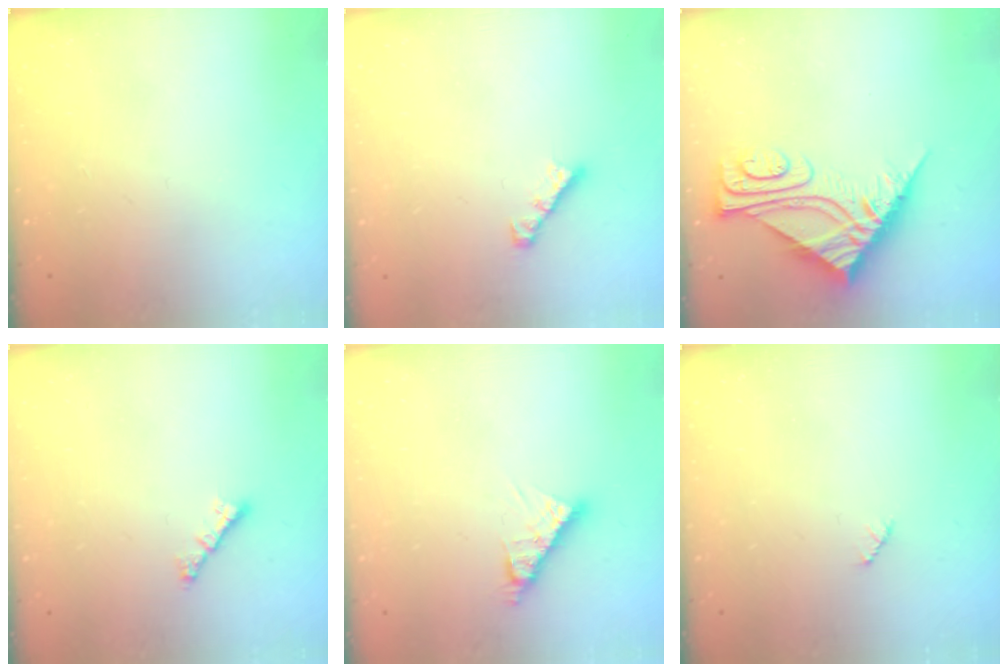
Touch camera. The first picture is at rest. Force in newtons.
{"total": 3.0, "press": 3.0, "slide": 0.4}
{"total": 11.4, "press": 11.4, "slide": 1.1}
{"total": 0.8, "press": 0.7, "slide": 0.4}
{"total": 5.9, "press": 5.9, "slide": 0.5}
{"total": 2.5, "press": 2.5, "slide": 0.3}